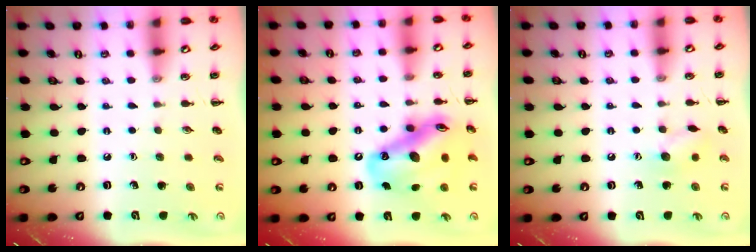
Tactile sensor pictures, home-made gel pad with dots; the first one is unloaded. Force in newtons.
{"total": 18.7, "press": 17.8, "slide": 5.6}
{"total": 7.3, "press": 7.2, "slide": 1.1}